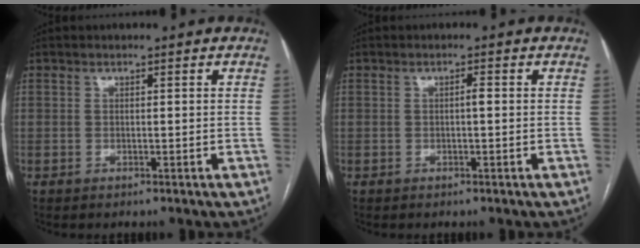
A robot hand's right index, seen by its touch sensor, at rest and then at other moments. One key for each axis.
{"total": 0.9, "fx": -0.1, "fy": 0.1, "fz": 0.9, "tx": -0.014, "ty": 0.002, "tz": -0.001}